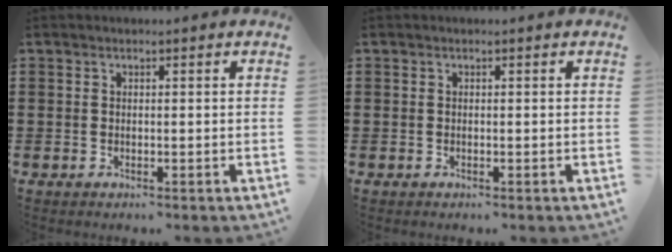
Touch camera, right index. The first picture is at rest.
{"total": 0.0}